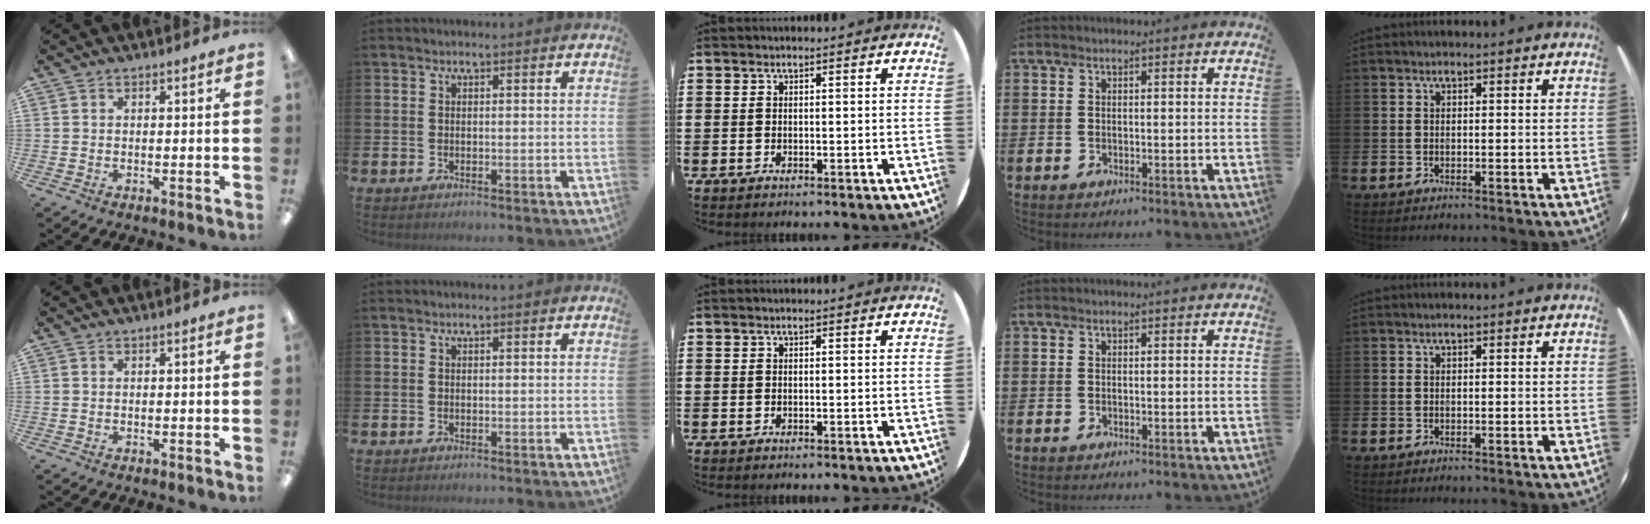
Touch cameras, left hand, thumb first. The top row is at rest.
{}